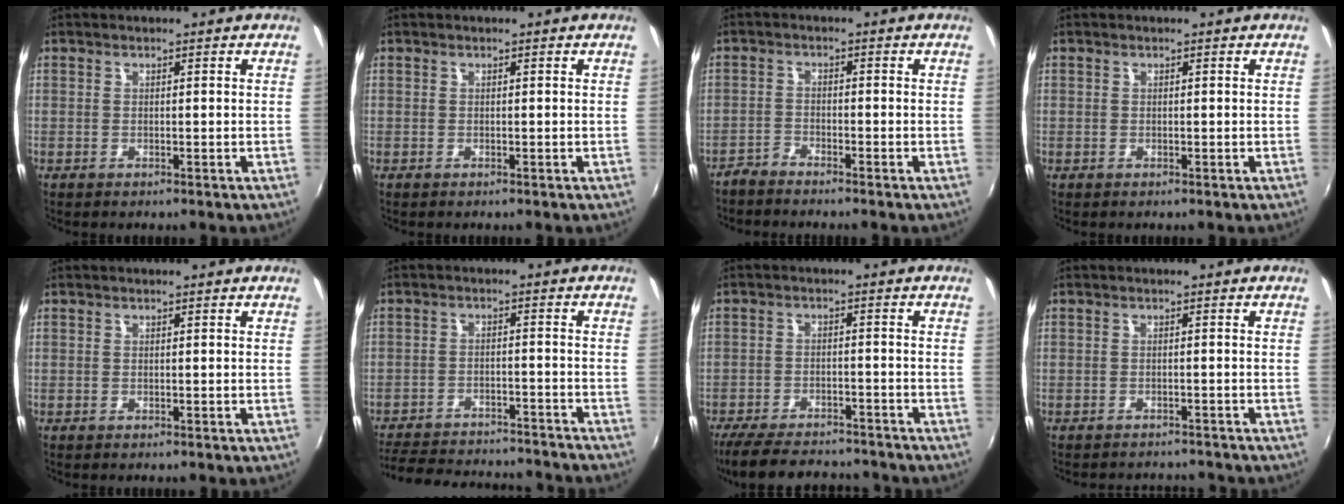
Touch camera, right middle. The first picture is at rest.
{"total": 0.0}
{"total": 2.4, "force": [-2.4, 0.4, 0.4], "torque": [-0.017, -0.002, -0.050]}
{"total": 0.7, "force": [-0.2, 0.6, -0.1], "torque": [0.000, -0.001, -0.003]}
{"total": 0.0}
{"total": 21.1, "force": [-19.0, 4.3, 8.2], "torque": [-0.172, -0.010, -0.257]}
{"total": 16.1, "force": [-13.8, 4.7, 6.8], "torque": [-0.150, -0.019, -0.207]}
{"total": 5.3, "force": [-5.0, 1.3, 1.1], "torque": [-0.032, -0.007, -0.069]}